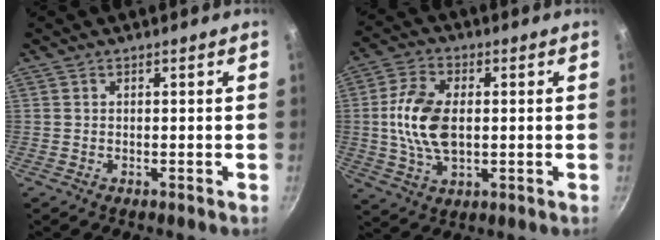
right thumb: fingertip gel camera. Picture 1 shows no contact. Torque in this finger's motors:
{"motor_torque": [-0.84, 1.15, 1.13, 0.25, 0.11]}